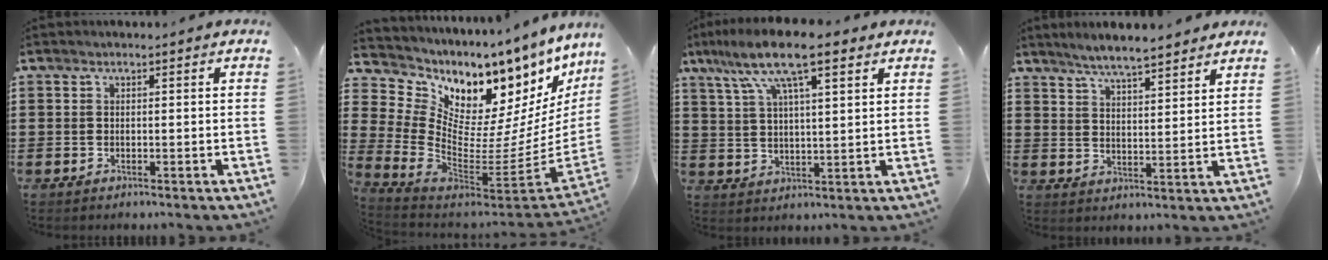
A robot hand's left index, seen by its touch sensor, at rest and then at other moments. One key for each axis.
{"total": 3.9, "fx": 2.6, "fy": 2.8, "fz": 0.7, "tx": -0.040, "ty": -0.090, "tz": 0.033}
{"total": 11.1, "fx": 7.2, "fy": 2.5, "fz": 8.1, "tx": -0.176, "ty": -0.003, "tz": 0.125}
{"total": 4.8, "fx": 4.5, "fy": 0.1, "fz": 1.5, "tx": -0.046, "ty": -0.016, "tz": 0.080}